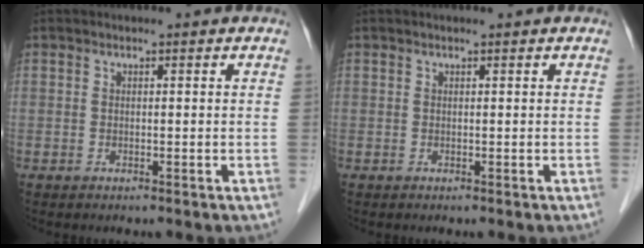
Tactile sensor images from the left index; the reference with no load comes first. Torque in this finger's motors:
{"motor_torque": [0.25, -0.01, -0.03, -0.01]}